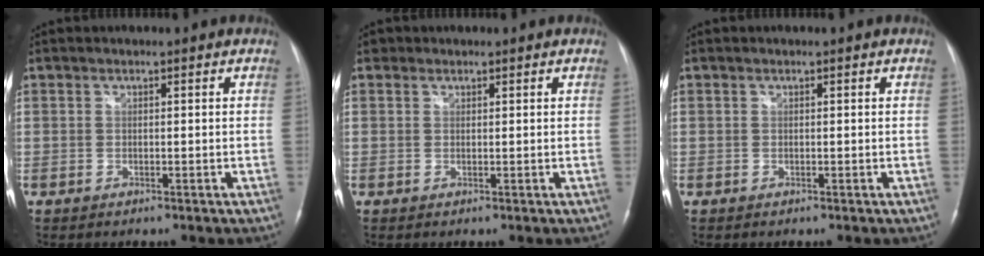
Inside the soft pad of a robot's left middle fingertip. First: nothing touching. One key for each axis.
{"total": 1.0, "fx": 0.6, "fy": 0.8, "fz": 0.0, "tx": 0.005, "ty": 0.004, "tz": 0.006}
{"total": 0.0}